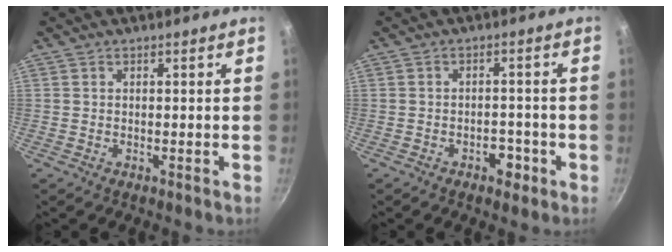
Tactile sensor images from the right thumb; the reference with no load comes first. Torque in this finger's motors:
{"motor_torque": [0.95, 0.96, 0.56, -0.40, -0.01]}